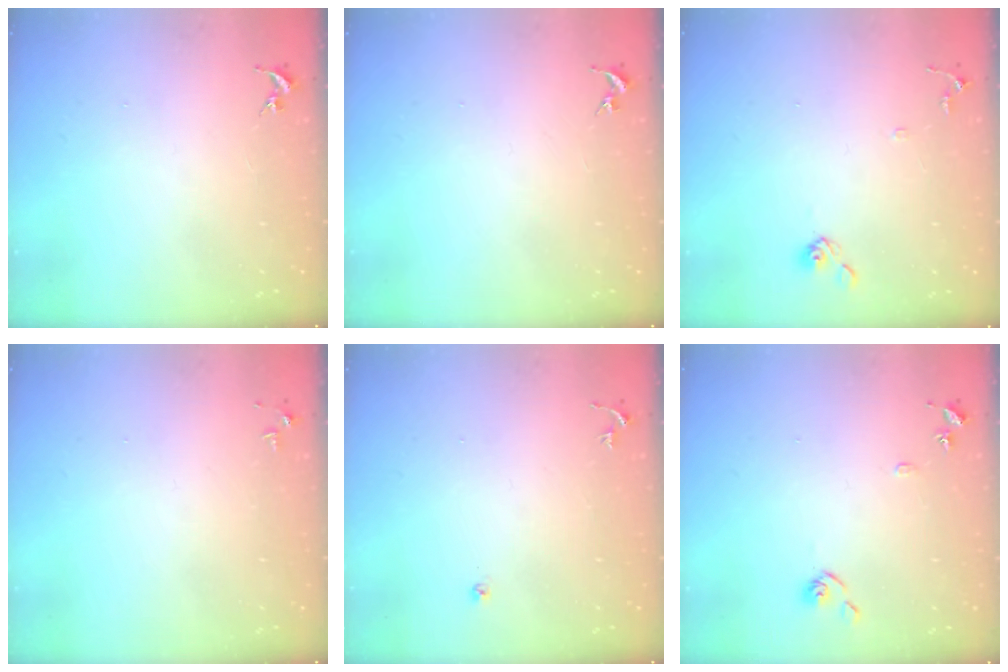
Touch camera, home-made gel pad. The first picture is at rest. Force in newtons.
{"total": 0.0}
{"total": 7.3, "press": 7.3, "slide": 0.6}
{"total": 3.0, "press": 3.0, "slide": 0.5}
{"total": 4.7, "press": 4.7, "slide": 0.5}
{"total": 6.8, "press": 6.8, "slide": 0.6}